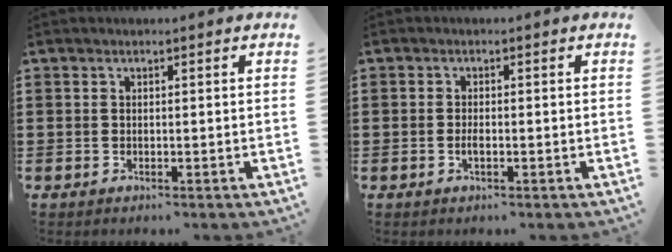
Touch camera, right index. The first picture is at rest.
{"total": 1.3, "force": [-0.4, 0.4, 1.1], "torque": [-0.021, -0.003, -0.006]}